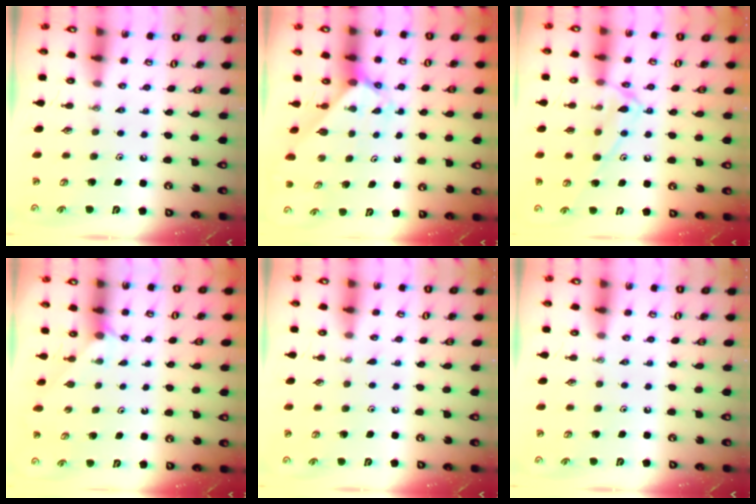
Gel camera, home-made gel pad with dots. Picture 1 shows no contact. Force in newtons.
{"total": 2.5, "press": 2.5, "slide": 0.2}
{"total": 12.9, "press": 12.9, "slide": 1.0}
{"total": 2.5, "press": 2.5, "slide": 0.2}
{"total": 3.7, "press": 3.7, "slide": 0.5}
{"total": 0.0}